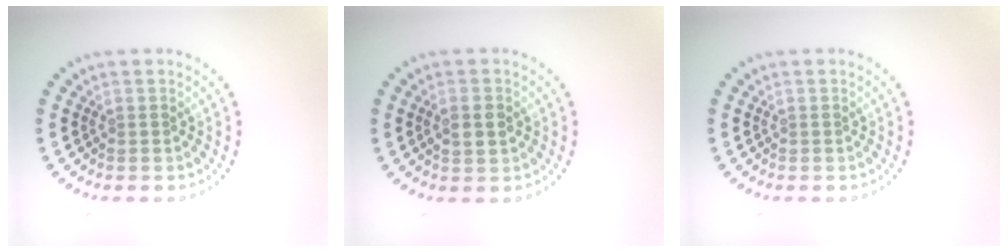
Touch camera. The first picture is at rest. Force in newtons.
{"total": 2.1, "press": 2.1, "slide": 0.2}
{"total": 0.0}